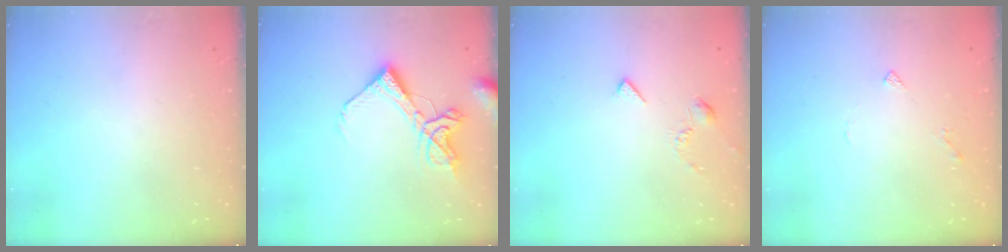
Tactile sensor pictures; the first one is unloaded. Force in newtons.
{"total": 10.8, "press": 10.7, "slide": 1.3}
{"total": 3.0, "press": 2.9, "slide": 0.7}
{"total": 3.6, "press": 3.5, "slide": 0.8}